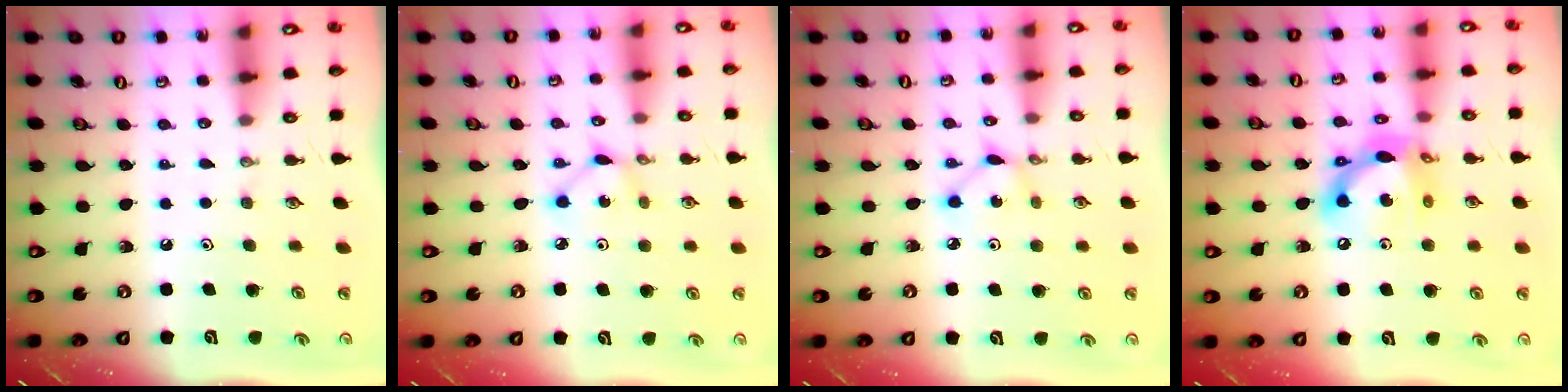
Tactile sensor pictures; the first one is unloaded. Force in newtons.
{"total": 2.9, "press": 2.9, "slide": 0.1}
{"total": 2.9, "press": 2.9, "slide": 0.1}
{"total": 13.9, "press": 13.8, "slide": 0.9}